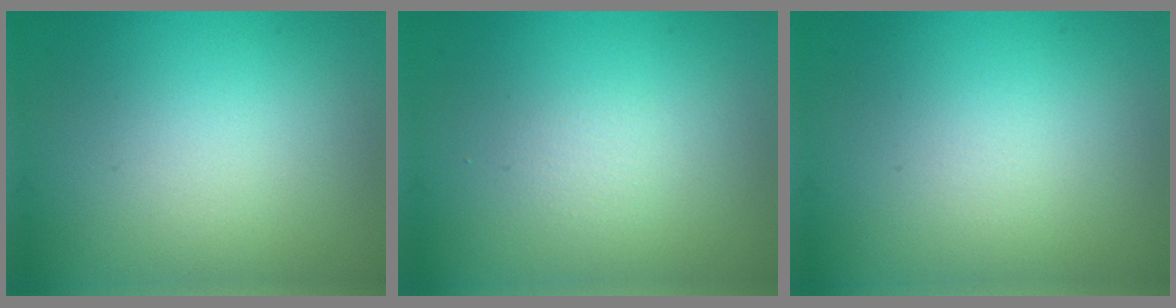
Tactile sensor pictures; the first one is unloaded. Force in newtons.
{"total": 0.7, "press": 0.7, "slide": 0.0}
{"total": 0.0}